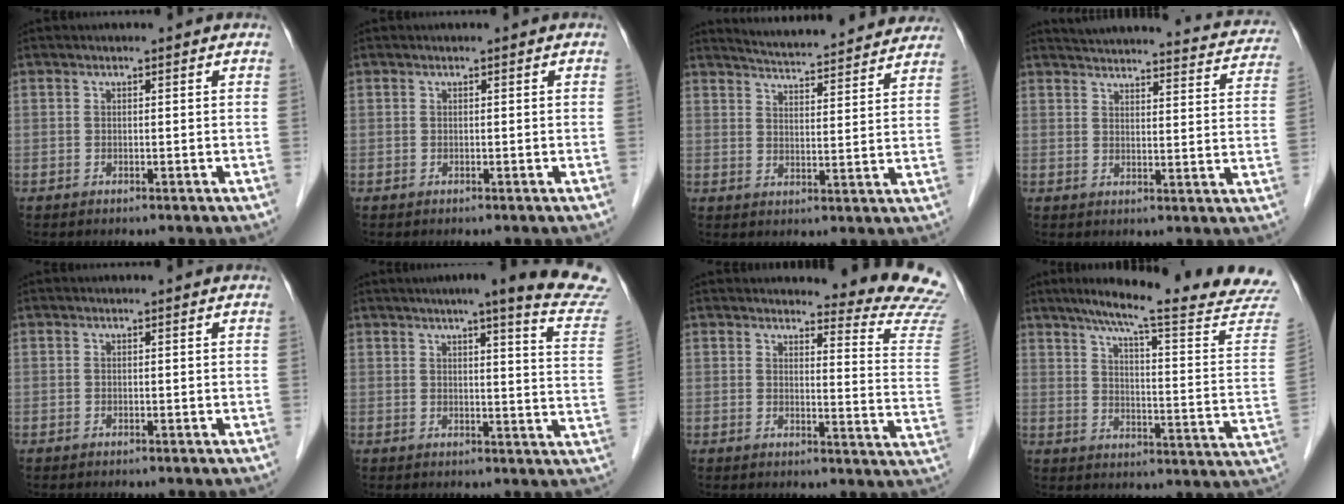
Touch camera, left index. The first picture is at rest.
{"total": 0.0}
{"total": 19.3, "force": [18.3, 2.1, 5.8], "torque": [-0.084, -0.010, 0.231]}
{"total": 22.4, "force": [21.1, 3.8, 6.4], "torque": [-0.089, -0.034, 0.244]}
{"total": 0.0}
{"total": 18.2, "force": [15.7, -0.3, 9.1], "torque": [-0.108, -0.053, 0.170]}
{"total": 13.7, "force": [13.6, -0.3, 1.6], "torque": [0.001, -0.135, 0.123]}
{"total": 22.9, "force": [19.9, -0.4, 11.4], "torque": [-0.157, -0.063, 0.246]}